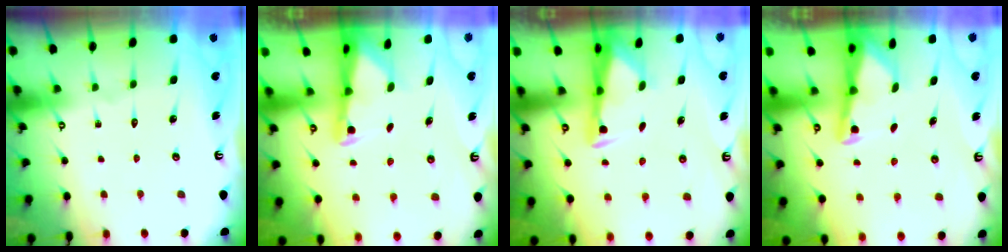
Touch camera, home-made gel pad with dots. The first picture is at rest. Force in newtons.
{"total": 2.2, "press": 2.2, "slide": 0.5}
{"total": 3.2, "press": 3.0, "slide": 0.9}
{"total": 3.1, "press": 3.1, "slide": 0.4}